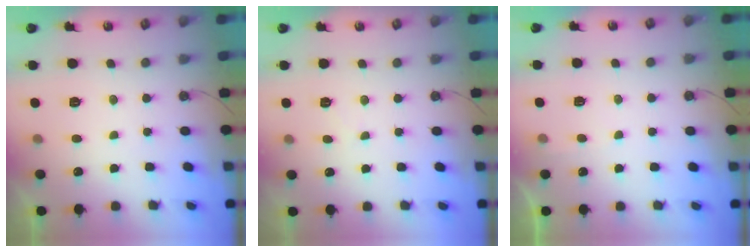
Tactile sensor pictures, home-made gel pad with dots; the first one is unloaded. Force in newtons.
{"total": 3.3, "press": 3.3, "slide": 0.6}
{"total": 2.8, "press": 2.7, "slide": 0.4}